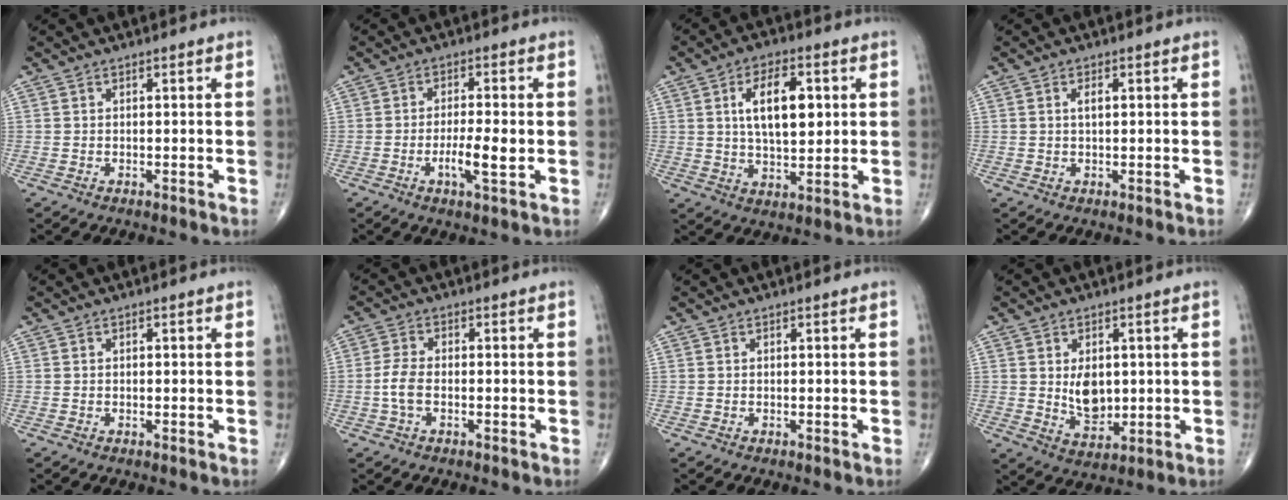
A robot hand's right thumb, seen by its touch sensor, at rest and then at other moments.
{"total": 5.8, "force": [-1.3, 1.2, 5.5], "torque": [-0.101, -0.001, -0.024]}
{"total": 11.4, "force": [2.5, 5.6, 9.6], "torque": [-0.143, -0.006, 0.044]}
{"total": 1.5, "force": [0.4, 0.6, 1.3], "torque": [-0.027, 0.003, 0.006]}
{"total": 0.0}
{"total": 3.9, "force": [-0.9, 2.0, 3.2], "torque": [-0.075, 0.012, -0.022]}
{"total": 0.0}
{"total": 6.8, "force": [0.8, 4.5, 5.1], "torque": [-0.061, -0.015, 0.026]}